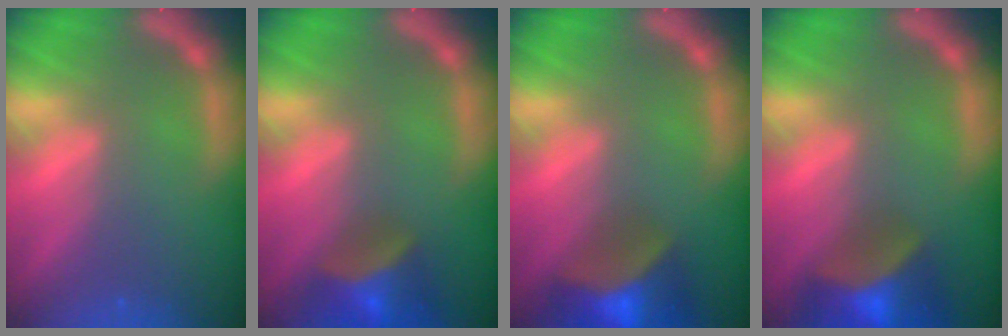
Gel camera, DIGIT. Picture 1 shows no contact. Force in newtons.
{"total": 6.5}
{"total": 9.9}
{"total": 9.0}